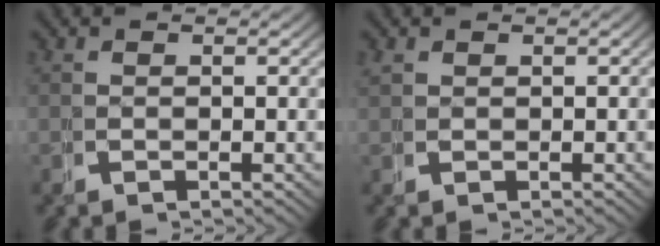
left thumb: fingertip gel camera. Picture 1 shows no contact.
{"total": 0.8, "force": [0.6, 0.5, 0.3], "torque": [-0.003, -0.001, 0.016]}